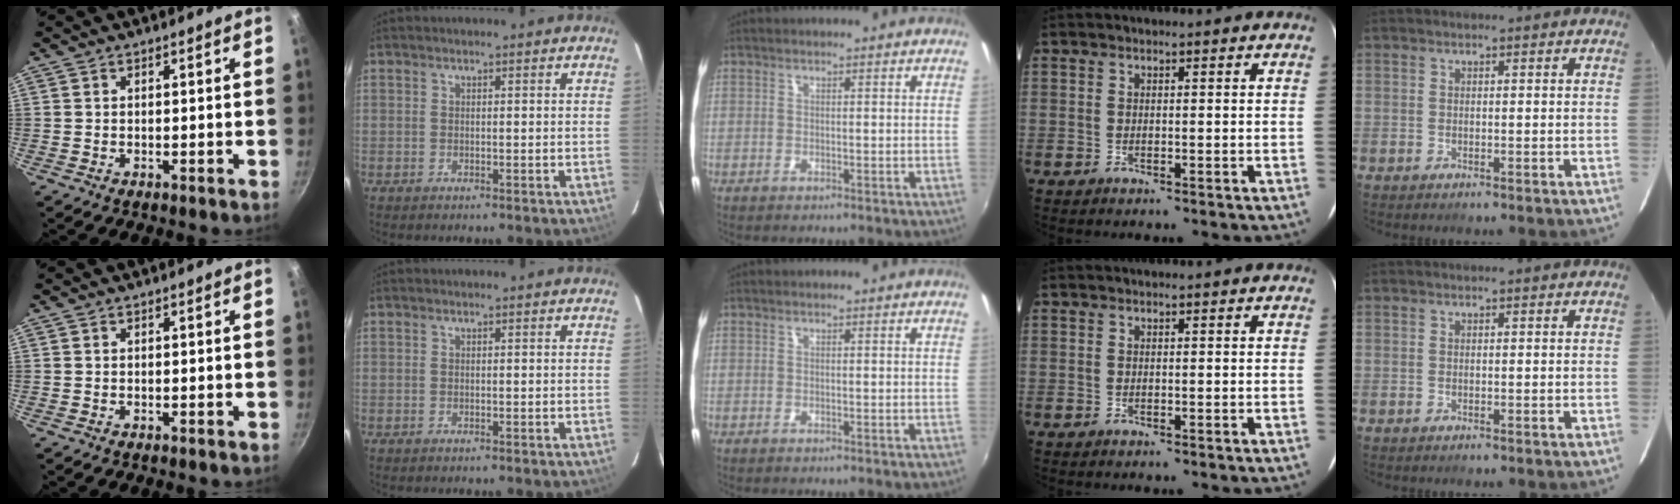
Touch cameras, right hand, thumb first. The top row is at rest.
{}